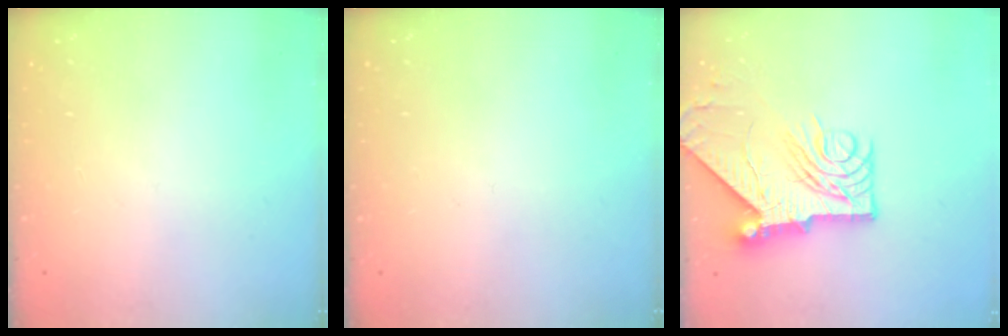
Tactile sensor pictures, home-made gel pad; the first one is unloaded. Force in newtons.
{"total": 0.0}
{"total": 13.5, "press": 13.4, "slide": 1.7}